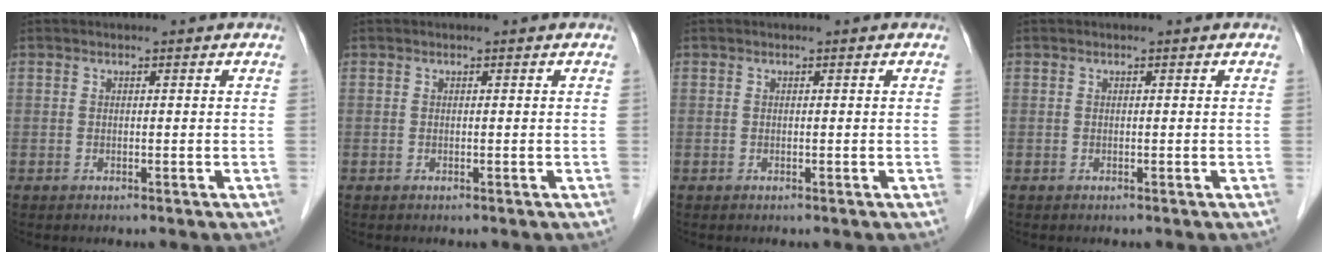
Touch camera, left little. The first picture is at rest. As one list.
[{"total": 0.0}, {"total": 0.0}, {"total": 0.0}]